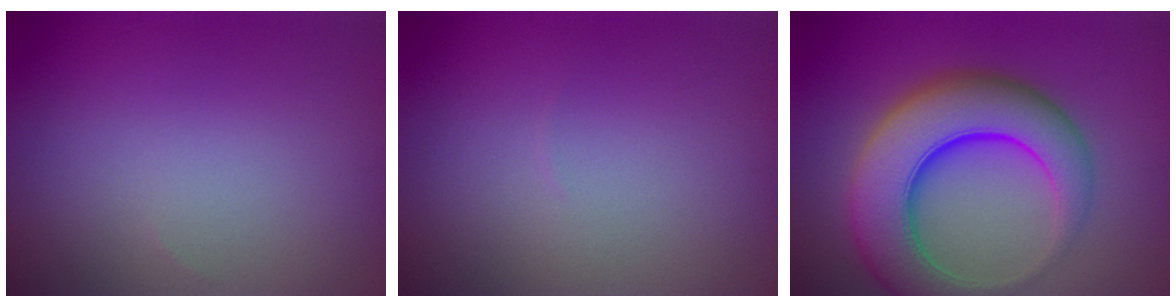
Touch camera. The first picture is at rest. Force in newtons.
{"total": 0.0}
{"total": 10.1, "press": 10.1, "slide": 0.5}